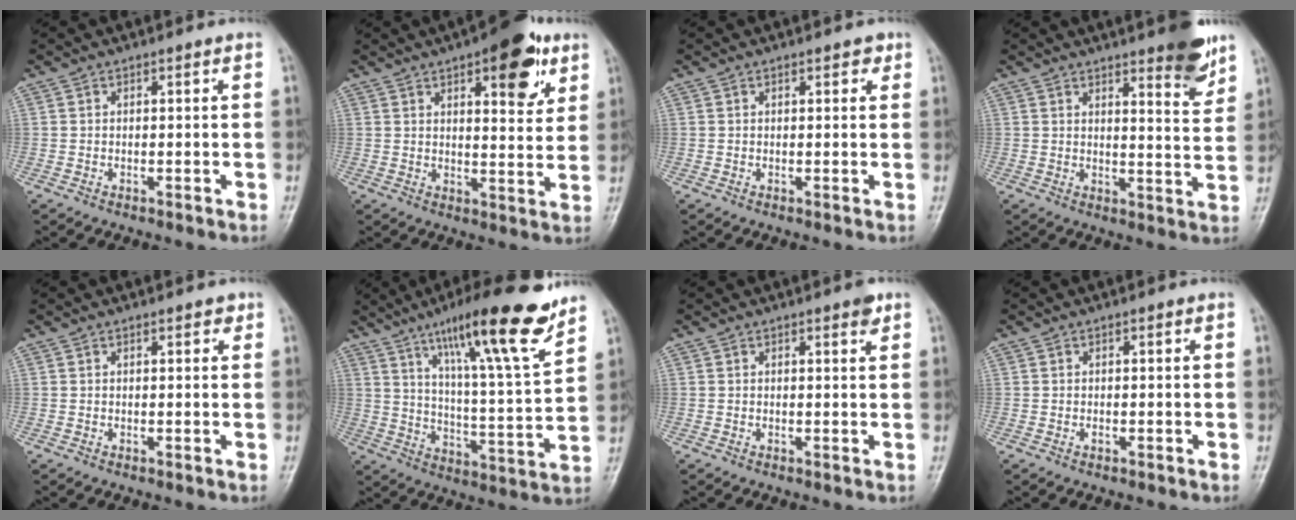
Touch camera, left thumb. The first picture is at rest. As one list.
[{"total": 12.9, "force": [6.5, 5.0, 9.9], "torque": [-0.097, -0.024, 0.083]}, {"total": 1.8, "force": [1.0, 0.9, 1.2], "torque": [-0.007, -0.002, 0.010]}, {"total": 8.9, "force": [6.1, 1.9, 6.3], "torque": [-0.060, -0.039, 0.079]}, {"total": 1.4, "force": [0.8, 0.7, 0.9], "torque": [-0.006, -0.001, 0.007]}, {"total": 20.1, "force": [13.3, 2.6, 14.8], "torque": [-0.210, -0.064, 0.212]}, {"total": 1.7, "force": [1.1, 0.4, 1.3], "torque": [-0.017, -0.005, 0.013]}, {"total": 0.5, "force": [-0.1, 0.3, 0.5], "torque": [-0.006, 0.002, 0.000]}]